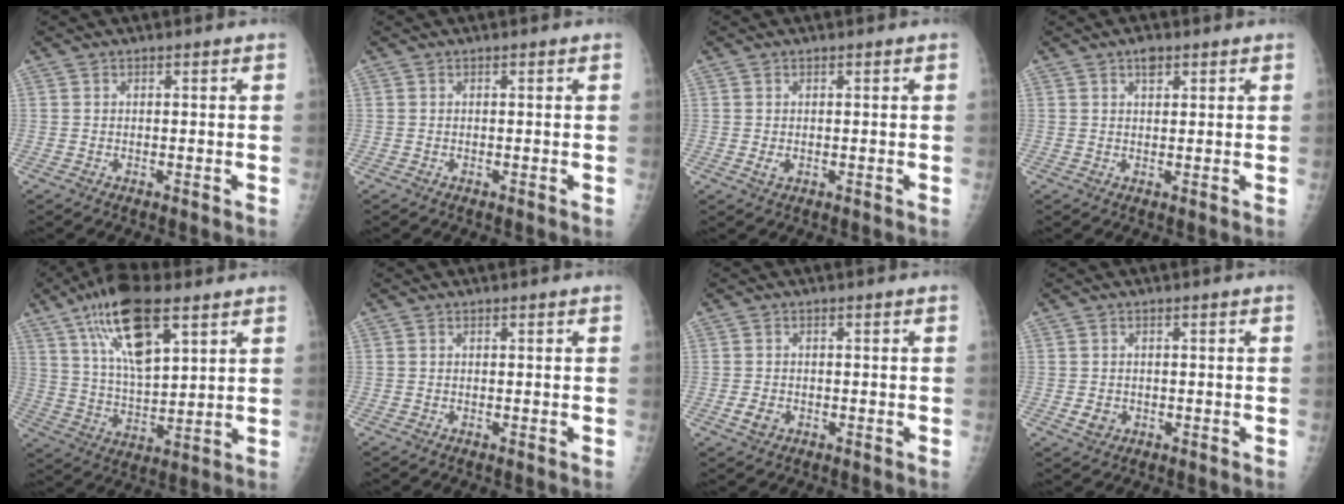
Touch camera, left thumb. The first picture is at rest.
{"total": 0.0}
{"total": 1.5, "force": [0.1, 1.0, 1.1], "torque": [-0.017, -0.003, 0.004]}
{"total": 2.4, "force": [1.4, 1.3, 1.4], "torque": [-0.012, -0.006, 0.022]}
{"total": 16.5, "force": [8.8, 6.4, 12.3], "torque": [-0.199, -0.029, 0.161]}
{"total": 0.0}
{"total": 2.5, "force": [-0.7, 1.9, 1.4], "torque": [-0.021, 0.001, -0.010]}
{"total": 2.3, "force": [-0.4, 2.0, 1.1], "torque": [-0.010, 0.001, 0.000]}